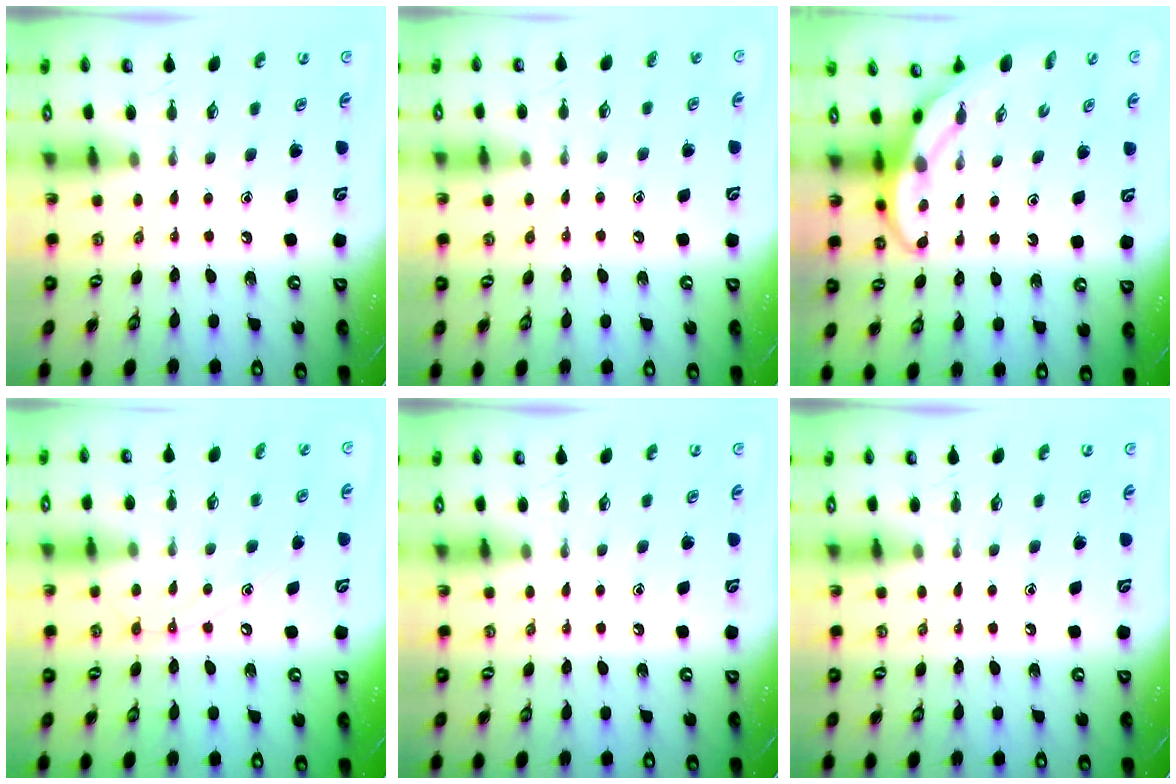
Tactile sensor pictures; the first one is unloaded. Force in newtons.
{"total": 5.0, "press": 5.0, "slide": 0.6}
{"total": 3.9, "press": 3.9, "slide": 0.4}
{"total": 8.8, "press": 8.8, "slide": 0.7}
{"total": 0.0}
{"total": 0.0}